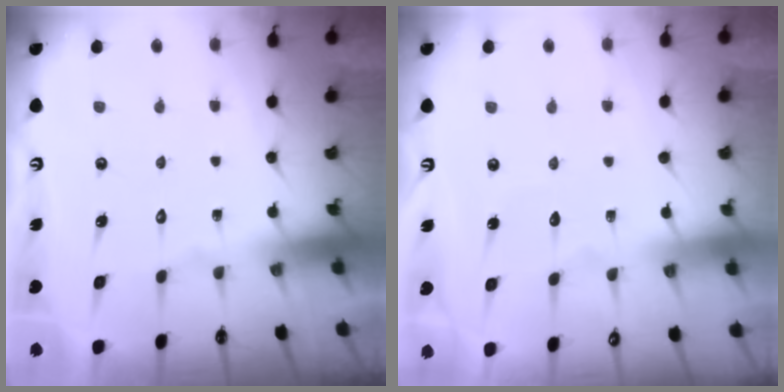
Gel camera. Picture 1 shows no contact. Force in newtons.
{"total": 2.5, "press": 2.4, "slide": 0.3}